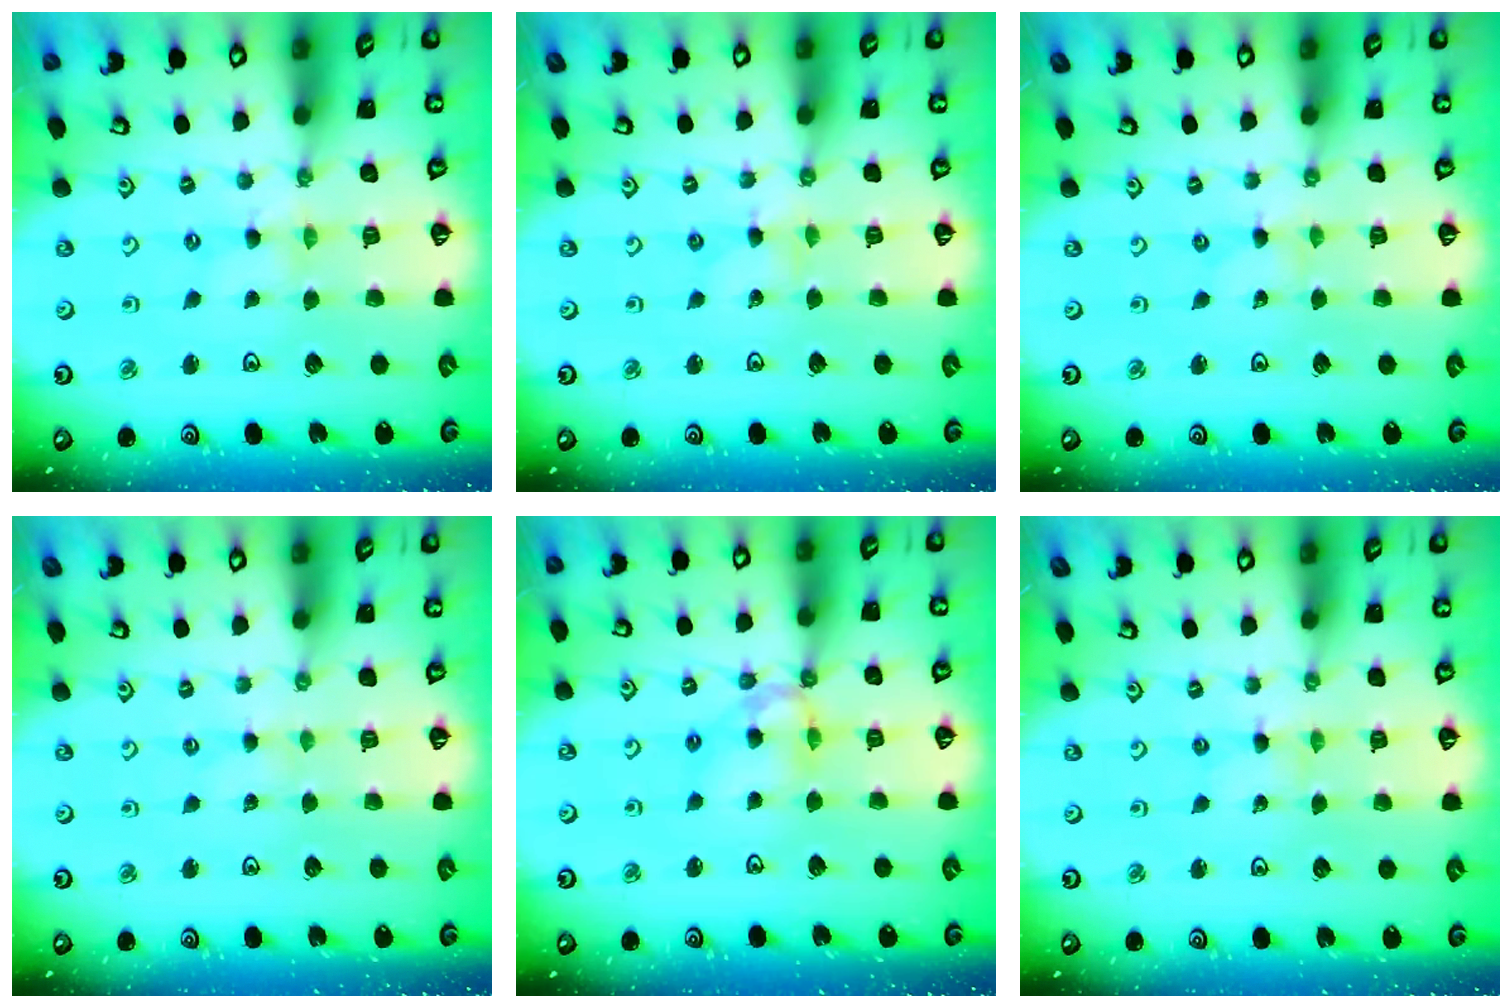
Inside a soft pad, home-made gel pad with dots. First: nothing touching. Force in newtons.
{"total": 0.8, "press": 0.8, "slide": 0.1}
{"total": 0.0}
{"total": 0.0}
{"total": 10.2, "press": 10.1, "slide": 0.8}
{"total": 1.6, "press": 1.6, "slide": 0.2}